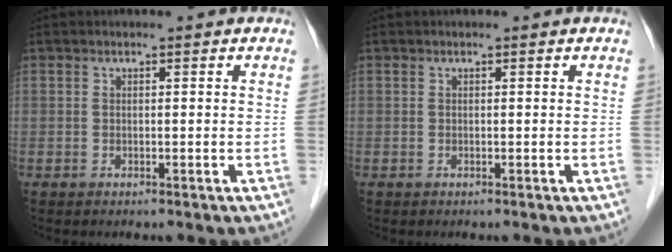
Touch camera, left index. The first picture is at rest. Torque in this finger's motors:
{"motor_torque": [0.00, 0.00, 0.00, 0.00]}